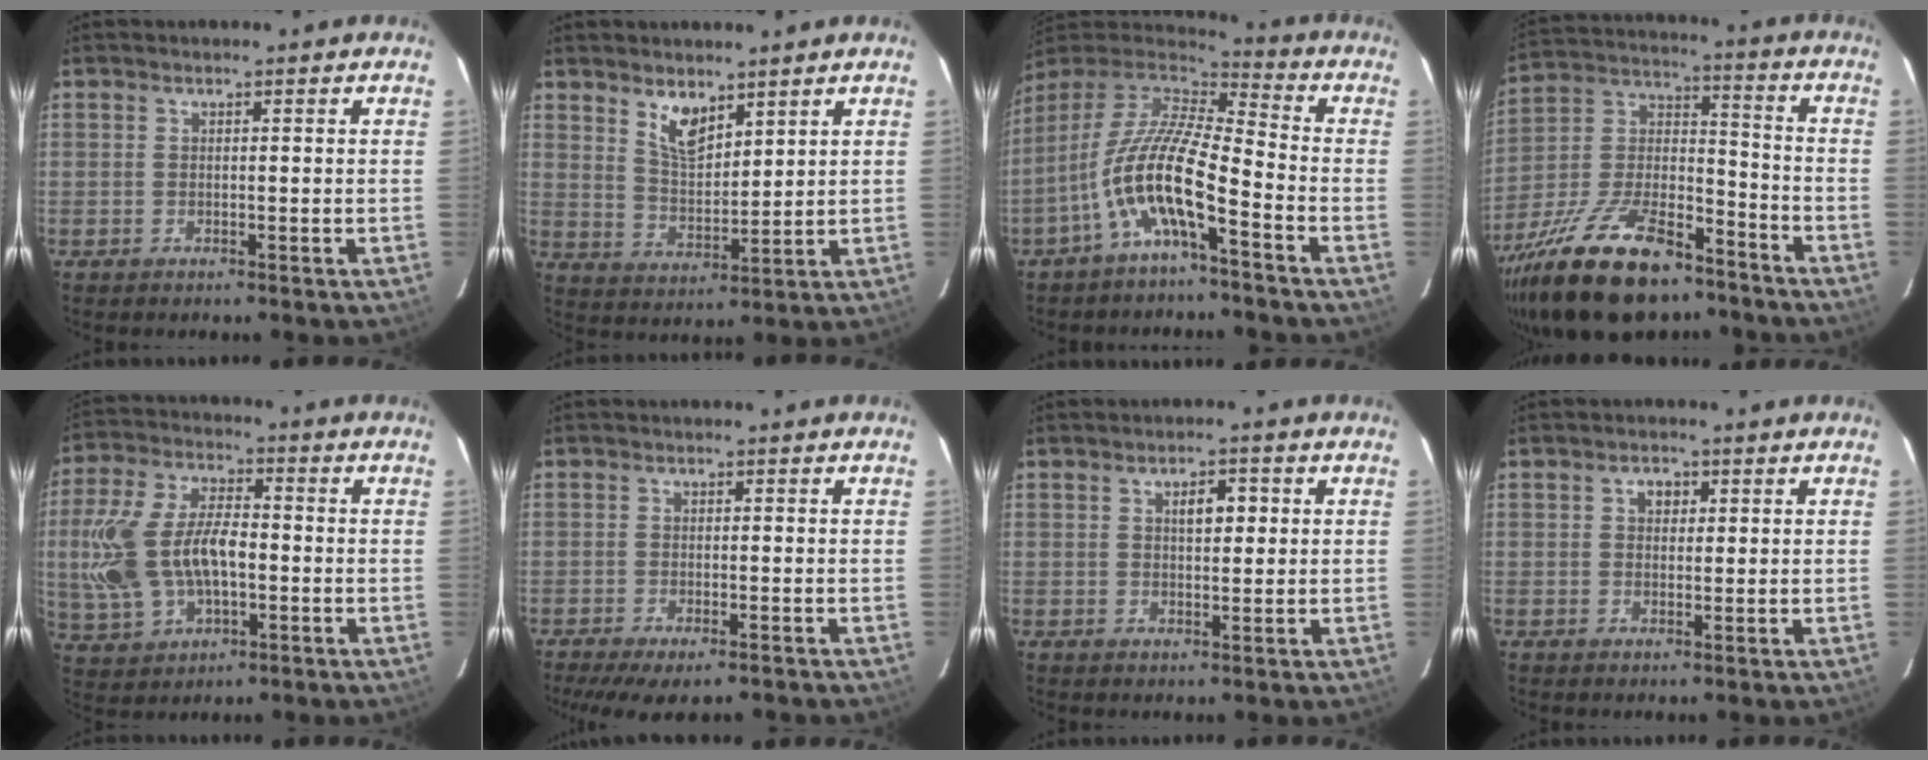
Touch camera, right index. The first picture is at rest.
{"total": 6.5, "force": [4.5, 2.7, 3.8], "torque": [-0.065, 0.000, 0.091]}
{"total": 14.1, "force": [-6.2, 3.2, 12.3], "torque": [-0.235, -0.005, -0.122]}
{"total": 25.8, "force": [-17.8, 10.8, 15.3], "torque": [-0.308, -0.005, -0.292]}
{"total": 17.5, "force": [-1.7, 10.1, 14.1], "torque": [-0.316, 0.009, -0.018]}
{"total": 9.3, "force": [-7.0, 2.7, 5.5], "torque": [-0.120, -0.032, -0.111]}
{"total": 3.7, "force": [1.0, 1.8, 3.0], "torque": [-0.048, 0.010, 0.018]}
{"total": 2.3, "force": [0.8, 1.9, 1.2], "torque": [-0.015, 0.009, 0.012]}